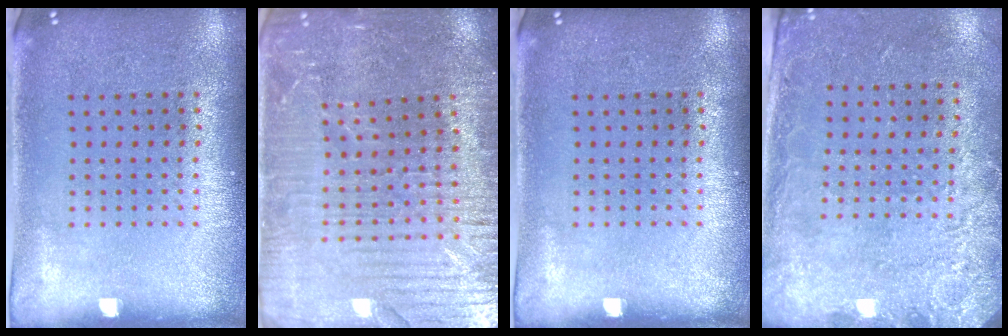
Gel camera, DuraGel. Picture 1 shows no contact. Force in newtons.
{"total": 3.7, "press": 3.6, "slide": 0.8}
{"total": 0.0}
{"total": 2.6, "press": 2.0, "slide": 1.7}